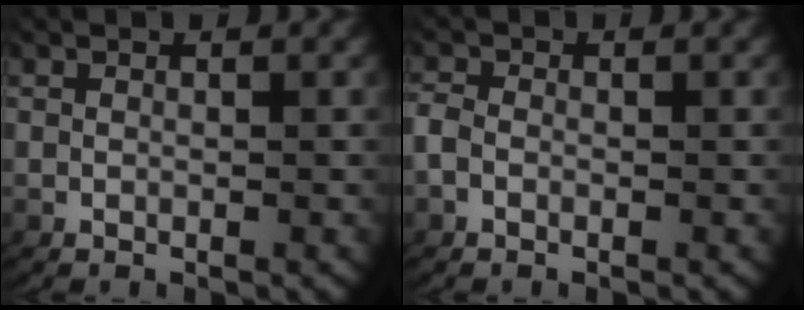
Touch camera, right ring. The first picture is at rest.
{"total": 1.5, "force": [-0.4, 1.2, 0.8], "torque": [-0.026, -0.002, -0.009]}